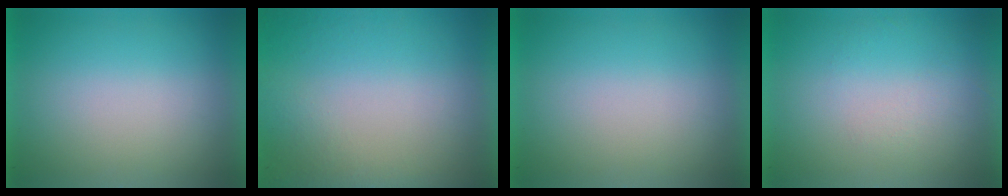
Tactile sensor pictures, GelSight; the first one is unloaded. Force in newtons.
{"total": 8.0}
{"total": 0.0}
{"total": 1.2}